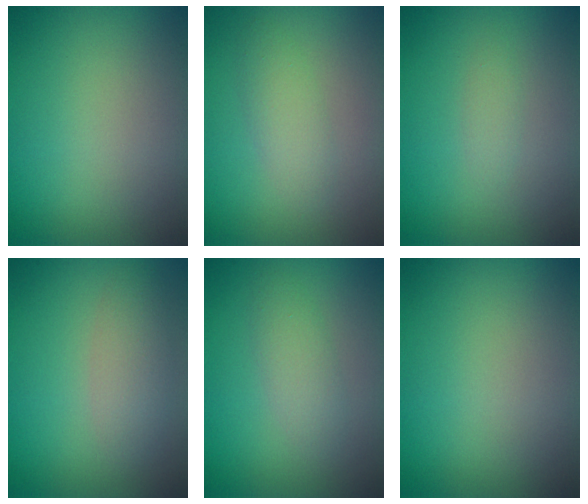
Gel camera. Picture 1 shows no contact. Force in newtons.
{"total": 2.1, "press": 2.1, "slide": 0.1}
{"total": 0.9, "press": 0.9, "slide": 0.0}
{"total": 2.2, "press": 2.2, "slide": 0.1}
{"total": 1.9, "press": 1.9, "slide": 0.1}
{"total": 0.0}